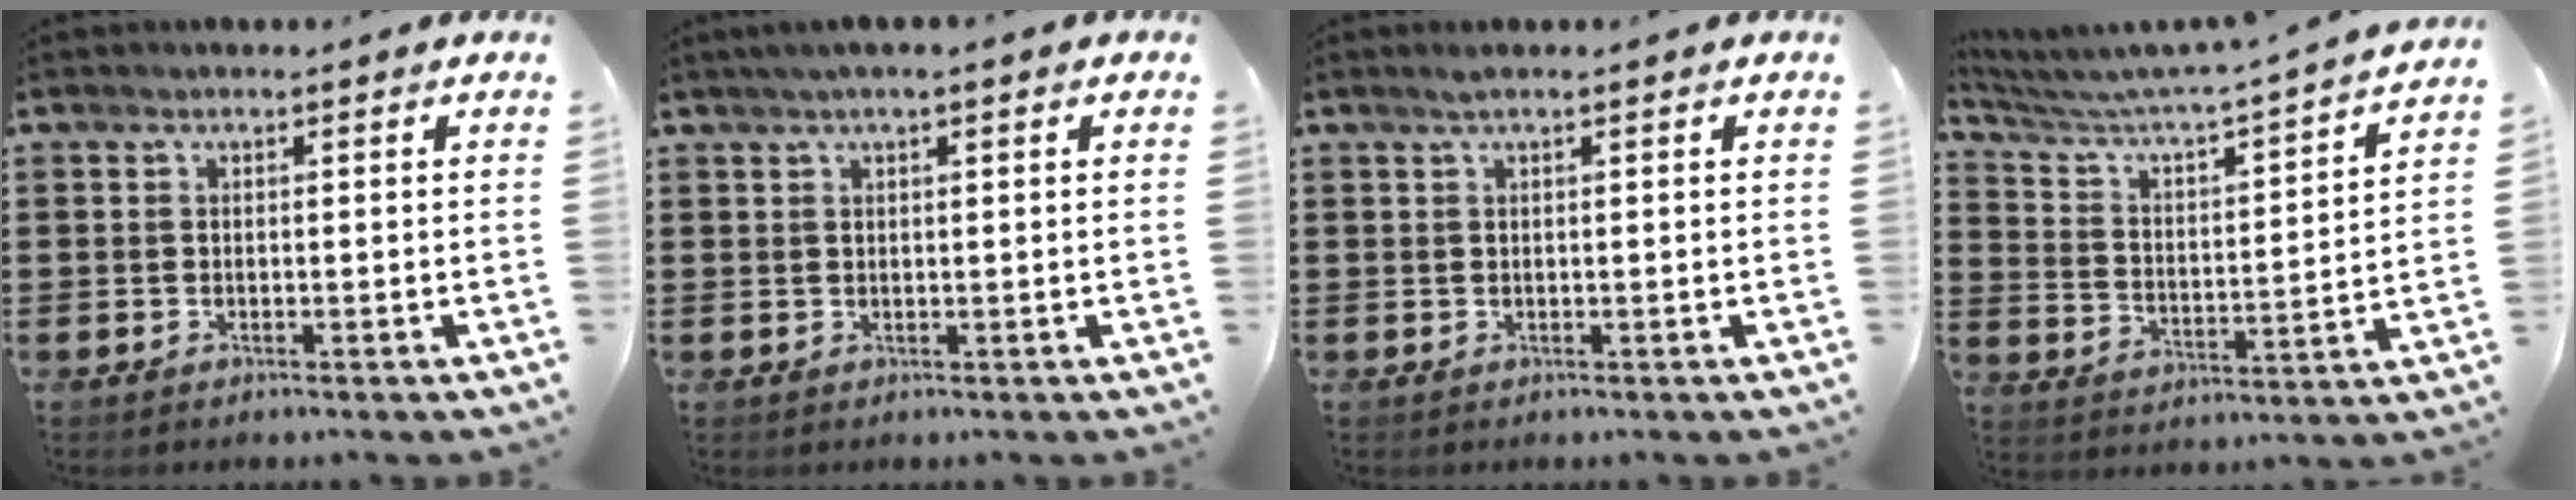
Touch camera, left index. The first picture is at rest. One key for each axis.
{"total": 1.7, "fx": 1.0, "fy": 0.1, "fz": 1.4, "tx": -0.026, "ty": 0.003, "tz": 0.017}
{"total": 0.8, "fx": 0.5, "fy": -0.1, "fz": 0.7, "tx": -0.011, "ty": 0.001, "tz": 0.009}
{"total": 3.5, "fx": 3.2, "fy": 0.0, "fz": 1.4, "tx": -0.049, "ty": -0.040, "tz": 0.042}